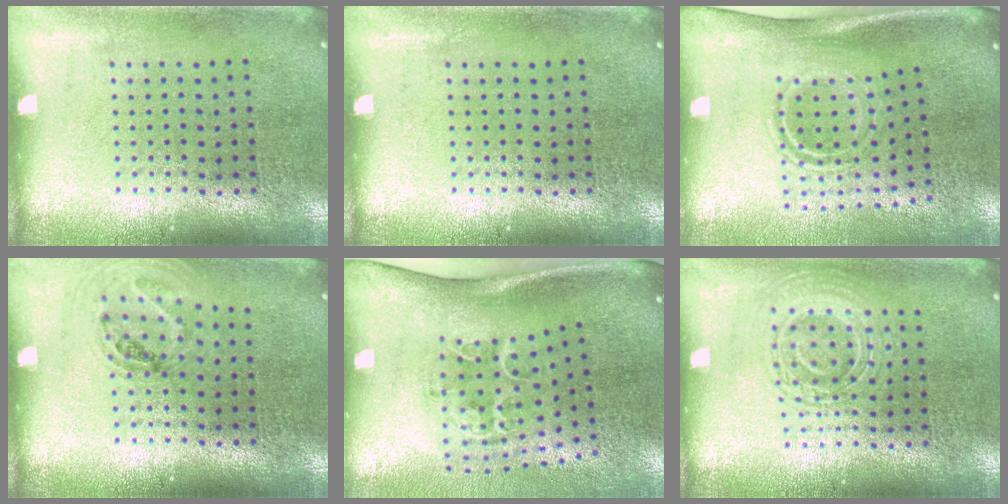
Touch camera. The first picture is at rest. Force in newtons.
{"total": 0.0}
{"total": 1.9, "press": 1.1, "slide": 1.5}
{"total": 0.9, "press": 0.9, "slide": 0.1}
{"total": 2.1, "press": 1.3, "slide": 1.6}
{"total": 1.8, "press": 1.7, "slide": 0.4}